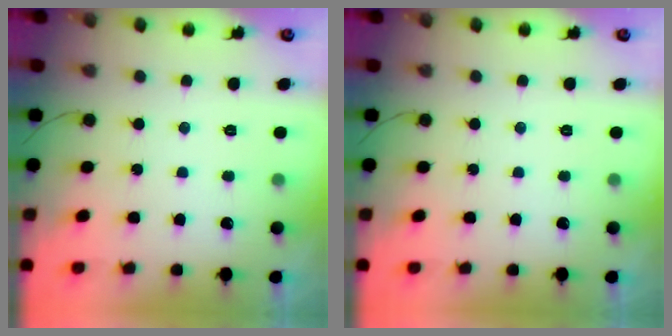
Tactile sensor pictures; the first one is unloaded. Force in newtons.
{"total": 0.0}